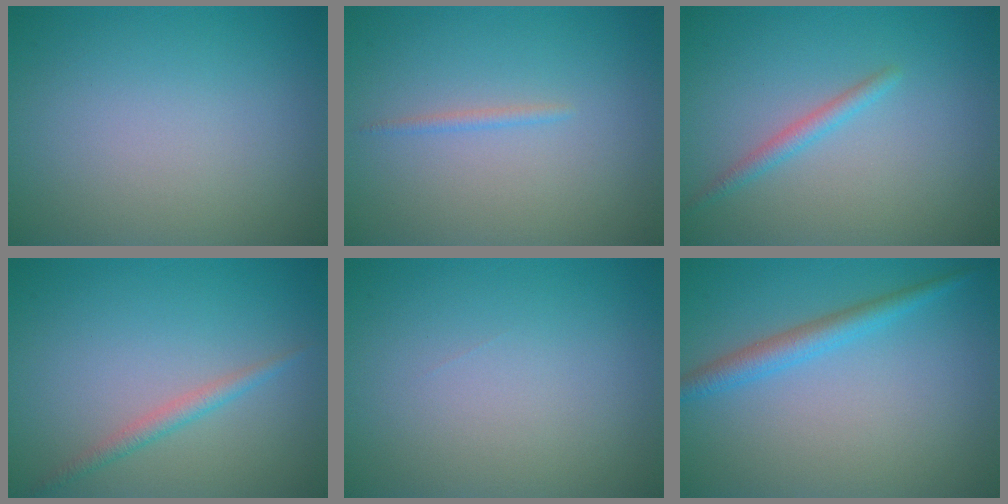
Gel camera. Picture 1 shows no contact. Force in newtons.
{"total": 0.7, "press": 0.7, "slide": 0.1}
{"total": 1.4, "press": 1.4, "slide": 0.1}
{"total": 1.5, "press": 1.5, "slide": 0.1}
{"total": 0.0}
{"total": 2.5, "press": 2.5, "slide": 0.1}